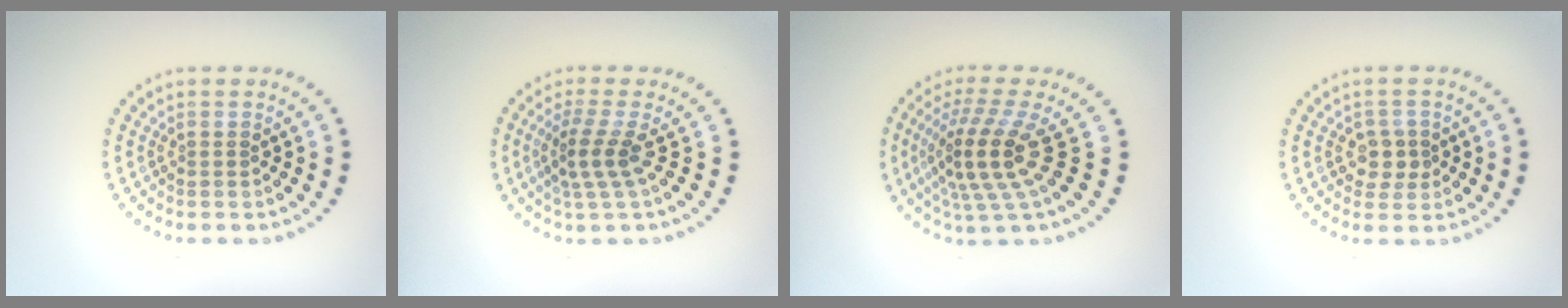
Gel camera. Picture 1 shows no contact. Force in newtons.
{"total": 2.8, "press": 1.9, "slide": 2.0}
{"total": 5.1, "press": 3.6, "slide": 3.6}
{"total": 2.0, "press": 1.9, "slide": 0.6}